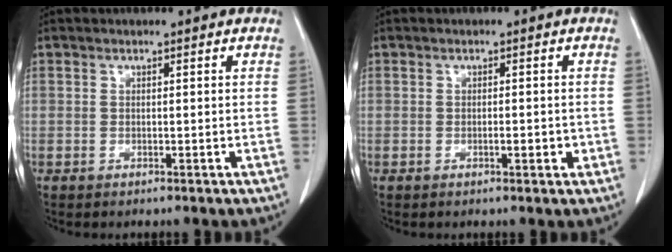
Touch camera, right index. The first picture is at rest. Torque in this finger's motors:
{"motor_torque": [0.43, -0.27, 0.14, 0.04]}